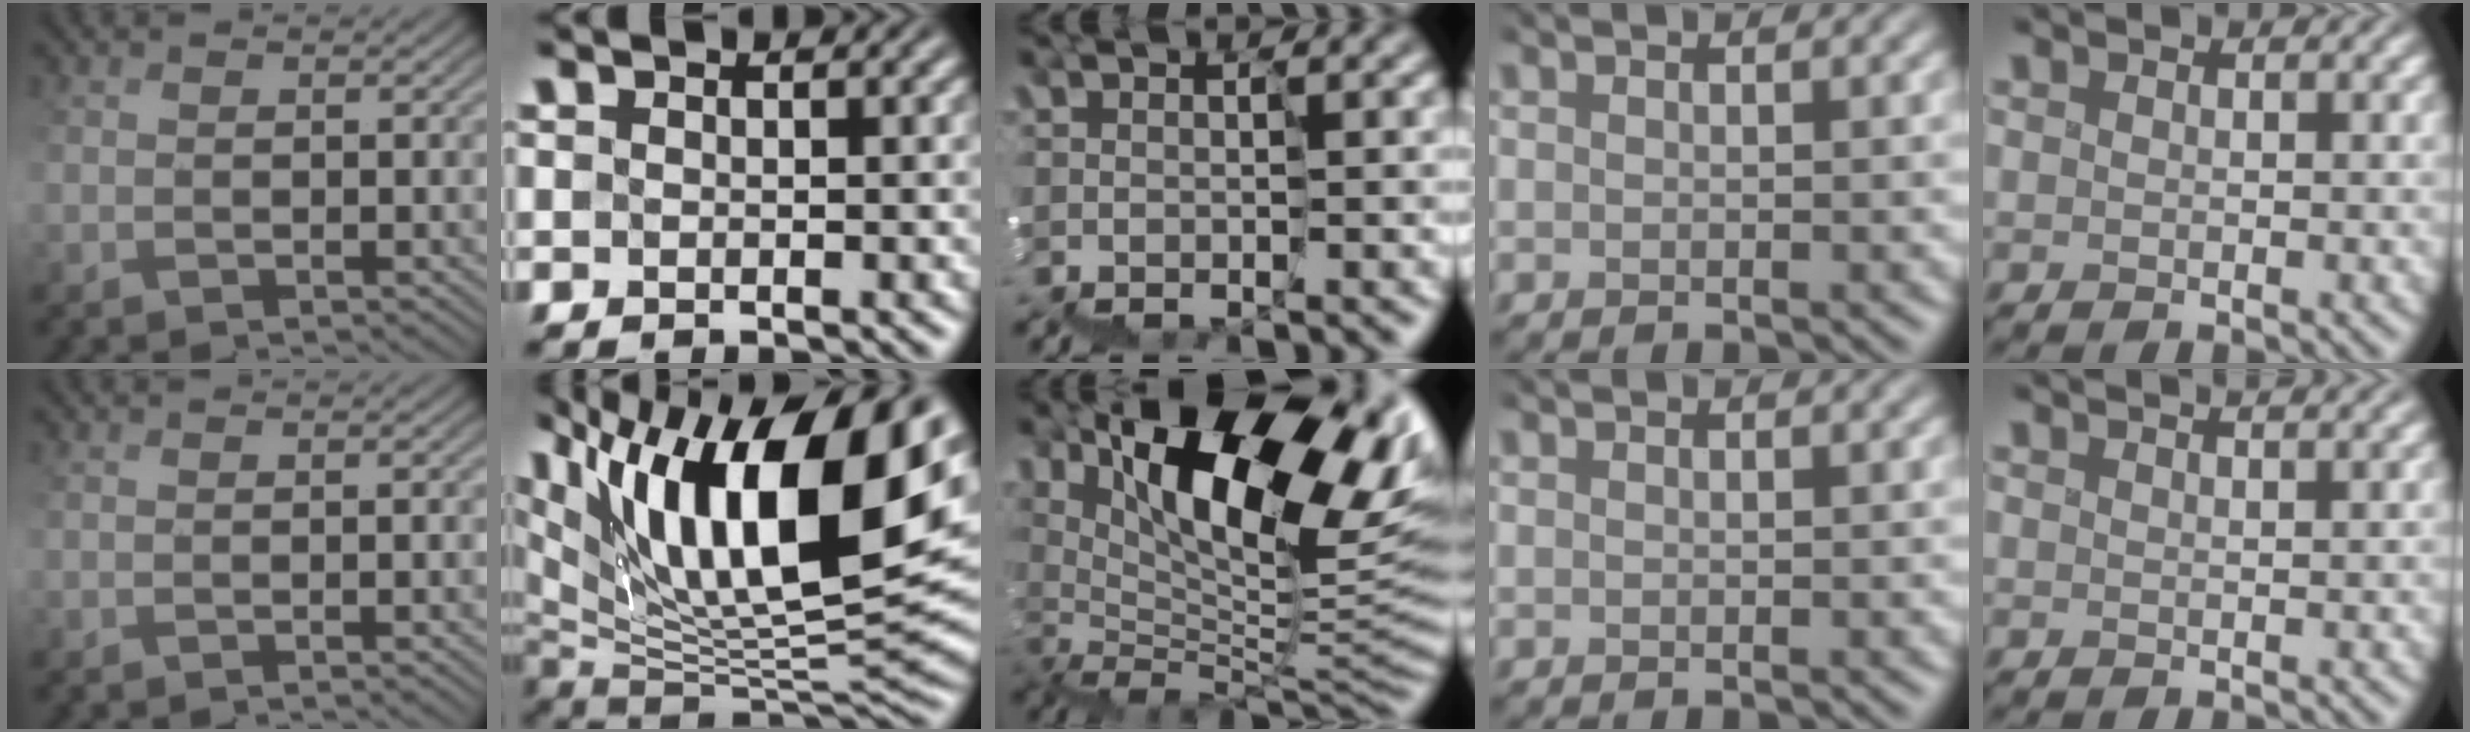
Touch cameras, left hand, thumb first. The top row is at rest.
{"thumb": {"total": 1.4, "force": [-0.5, 0.3, 1.3], "torque": [-0.011, 0.000, 0.010]}, "index": {"total": 18.1, "force": [7.5, 7.7, 14.6], "torque": [-0.237, 0.025, 0.127]}, "middle": {"total": 13.8, "force": [6.2, 6.2, 10.7], "torque": [-0.188, 0.006, 0.120]}, "little": {"total": 2.8, "force": [2.3, 0.9, 1.5], "torque": [0.007, 0.017, 0.008]}}